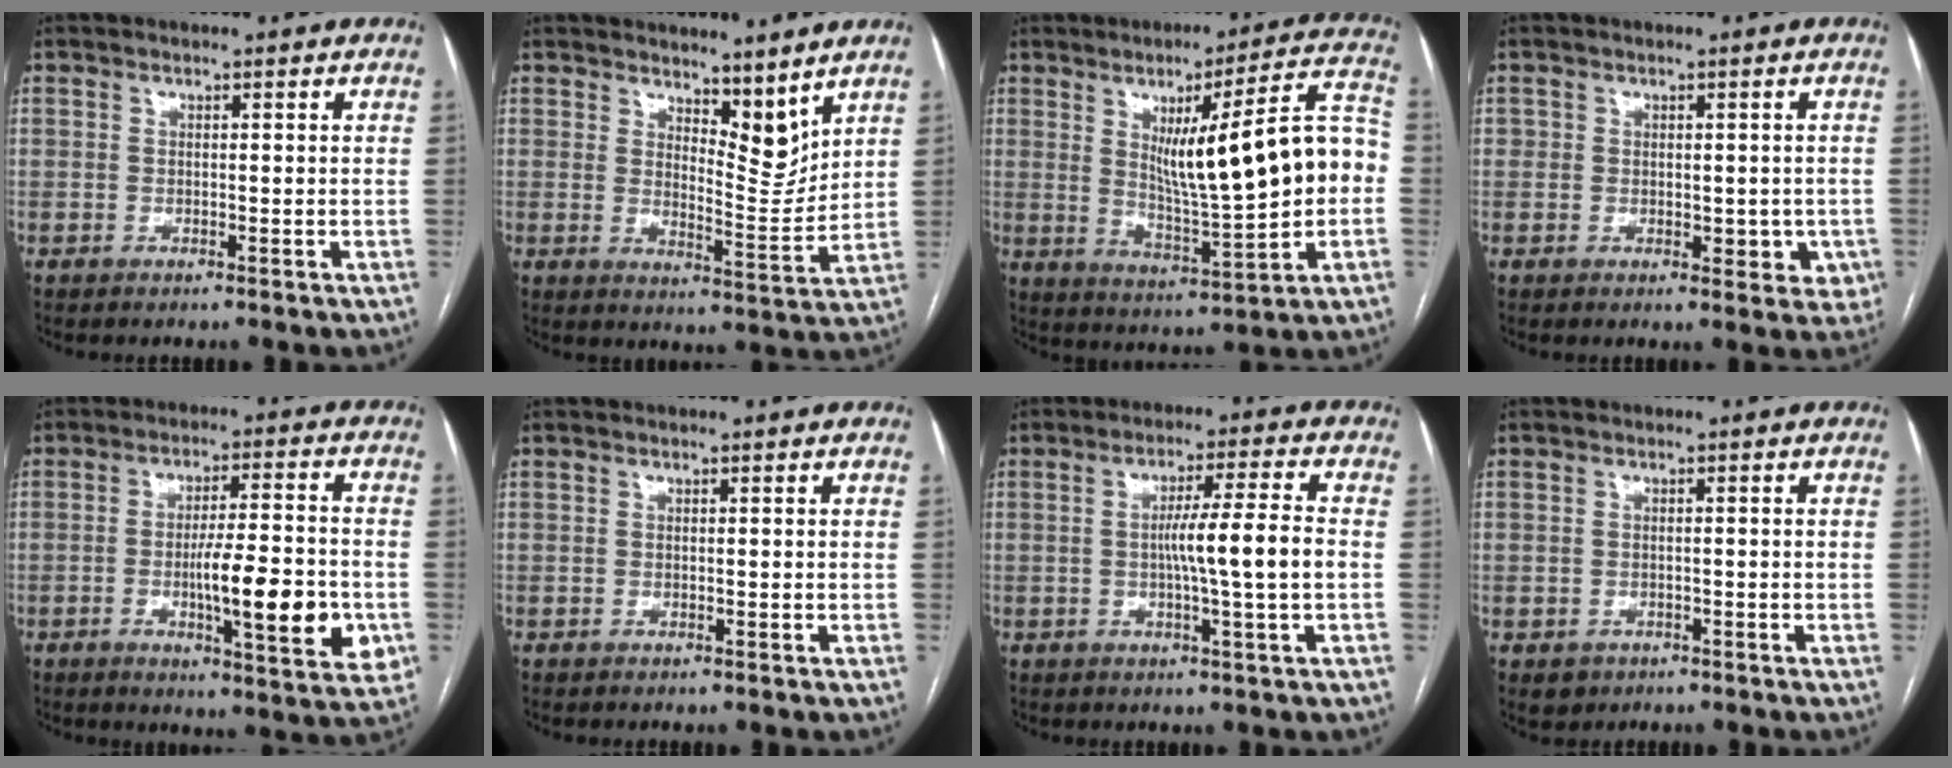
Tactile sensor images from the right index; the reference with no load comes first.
{"total": 6.7, "force": [5.2, 2.1, 3.6], "torque": [-0.051, -0.014, 0.090]}
{"total": 17.5, "force": [1.0, 1.7, 17.3], "torque": [-0.254, 0.017, 0.023]}
{"total": 5.0, "force": [-0.7, 3.8, 3.2], "torque": [-0.013, 0.007, -0.001]}
{"total": 14.0, "force": [-3.2, 2.3, 13.4], "torque": [-0.193, -0.006, -0.045]}
{"total": 0.0}
{"total": 8.1, "force": [-0.7, -0.9, 8.0], "torque": [-0.132, 0.005, -0.011]}
{"total": 2.6, "force": [-1.2, 2.3, 0.3], "torque": [0.000, 0.007, -0.012]}